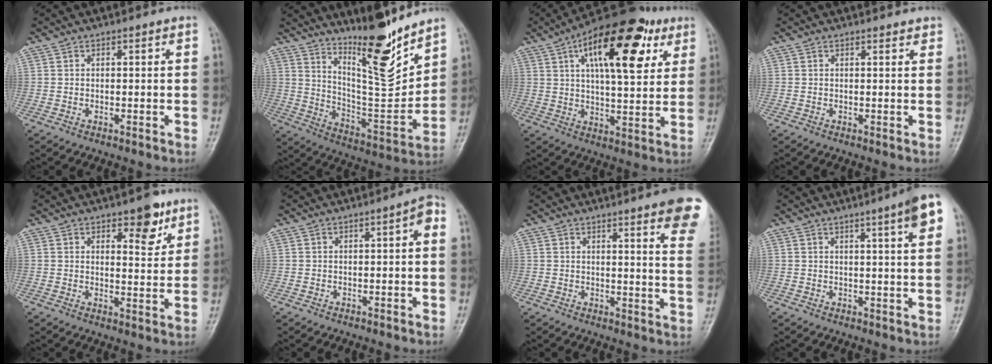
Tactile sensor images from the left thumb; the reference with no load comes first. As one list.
[{"total": 15.6, "force": [12.0, 3.2, 9.5], "torque": [-0.115, -0.100, 0.212]}, {"total": 21.1, "force": [8.6, 9.0, 17.0], "torque": [-0.231, -0.005, 0.125]}, {"total": 0.9, "force": [0.8, 0.3, 0.2], "torque": [-0.001, -0.004, 0.009]}, {"total": 6.7, "force": [3.9, 3.1, 4.4], "torque": [-0.033, -0.022, 0.050]}, {"total": 2.6, "force": [-0.2, 1.0, 2.4], "torque": [-0.027, 0.022, -0.009]}, {"total": 12.6, "force": [7.8, 1.8, 9.7], "torque": [-0.093, -0.031, 0.077]}, {"total": 7.1, "force": [3.4, 0.5, 6.3], "torque": [-0.082, -0.006, 0.041]}]